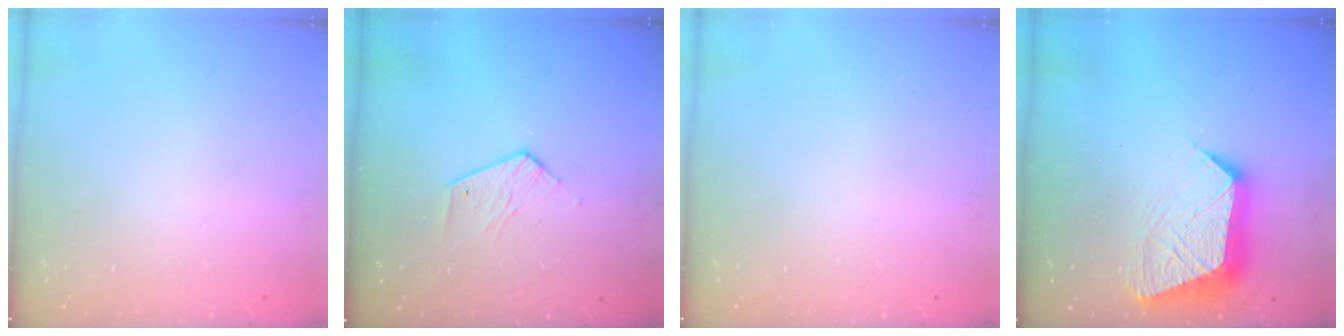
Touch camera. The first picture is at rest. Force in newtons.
{"total": 4.0, "press": 4.0, "slide": 0.4}
{"total": 0.0}
{"total": 14.3, "press": 14.2, "slide": 1.2}